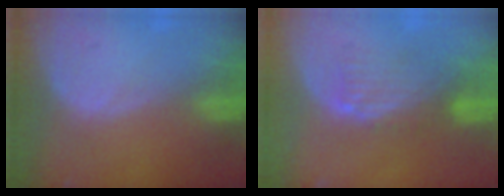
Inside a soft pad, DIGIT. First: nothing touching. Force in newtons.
{"total": 5.0, "press": 4.3, "slide": 2.6}